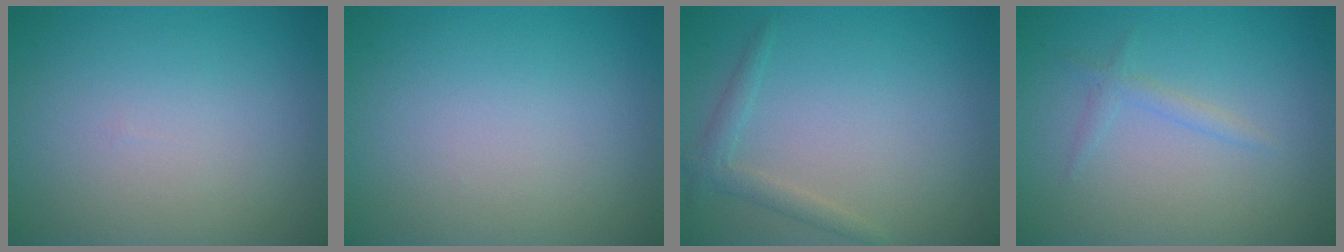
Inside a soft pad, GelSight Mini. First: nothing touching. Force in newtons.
{"total": 0.0}
{"total": 1.6, "press": 1.6, "slide": 0.1}
{"total": 1.1, "press": 1.1, "slide": 0.2}